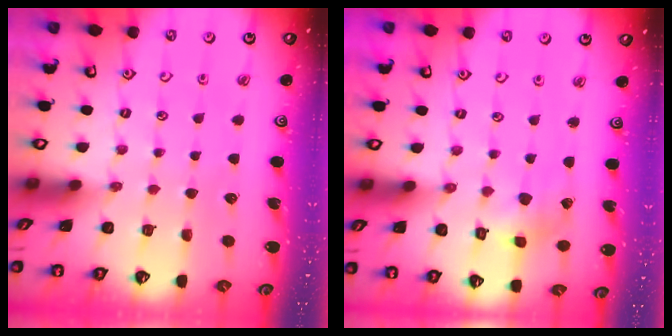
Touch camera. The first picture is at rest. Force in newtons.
{"total": 2.6, "press": 2.6, "slide": 0.5}